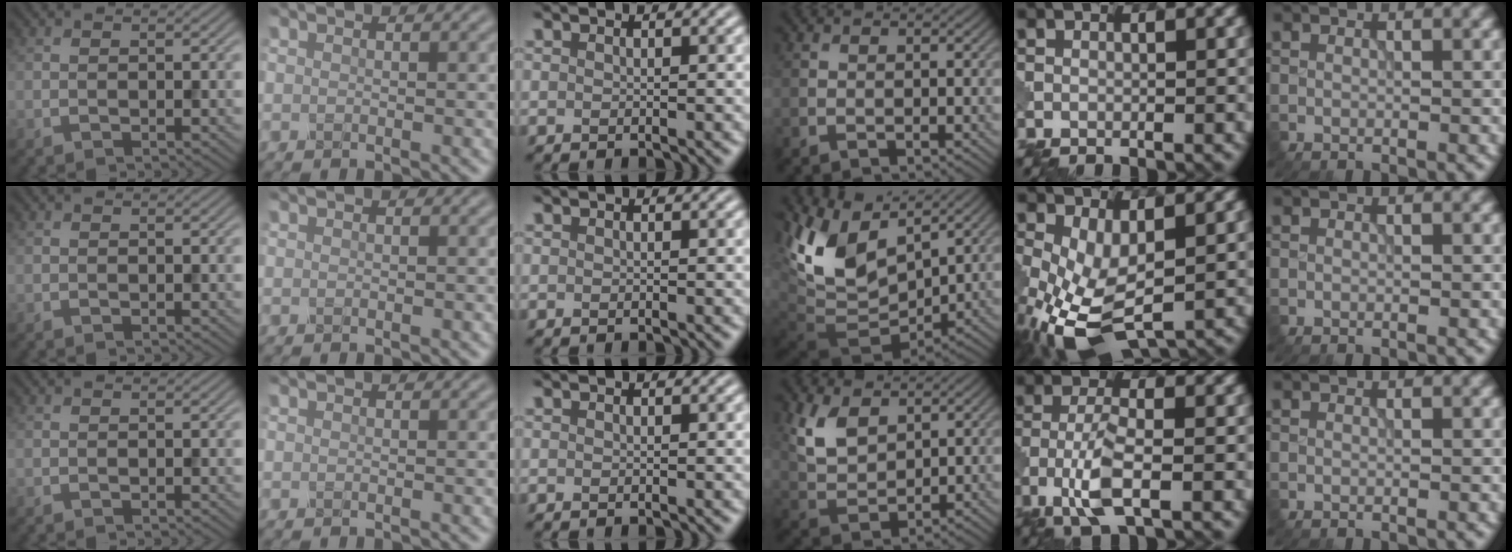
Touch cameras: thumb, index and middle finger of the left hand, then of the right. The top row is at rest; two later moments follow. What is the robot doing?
{"motion": "squeeze", "object": "clothespin"}